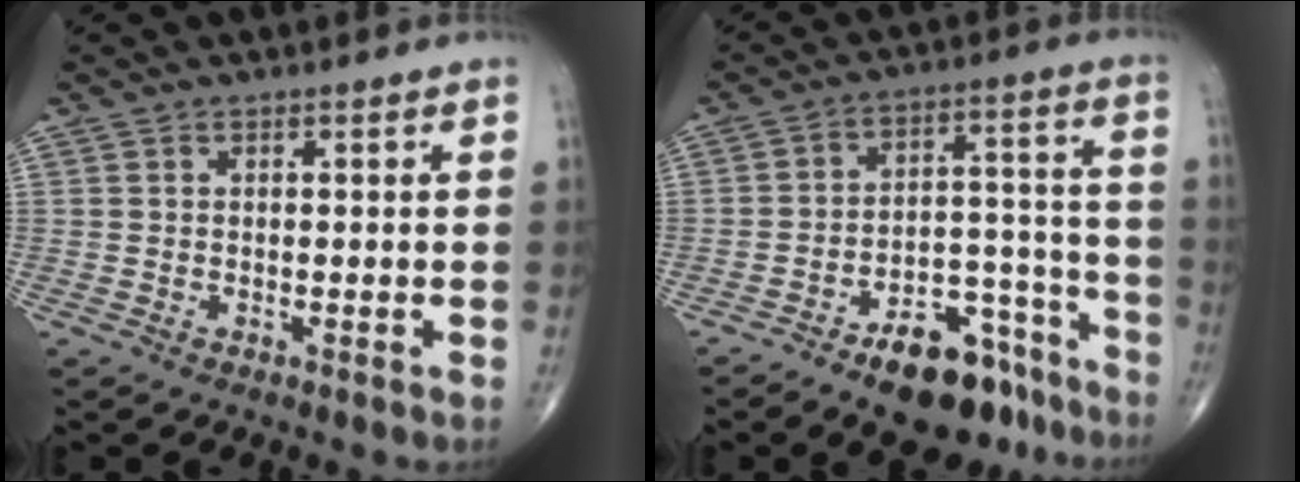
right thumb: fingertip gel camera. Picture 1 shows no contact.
{"total": 14.8, "force": [-10.6, 6.9, 7.8], "torque": [-0.077, 0.095, -0.161]}